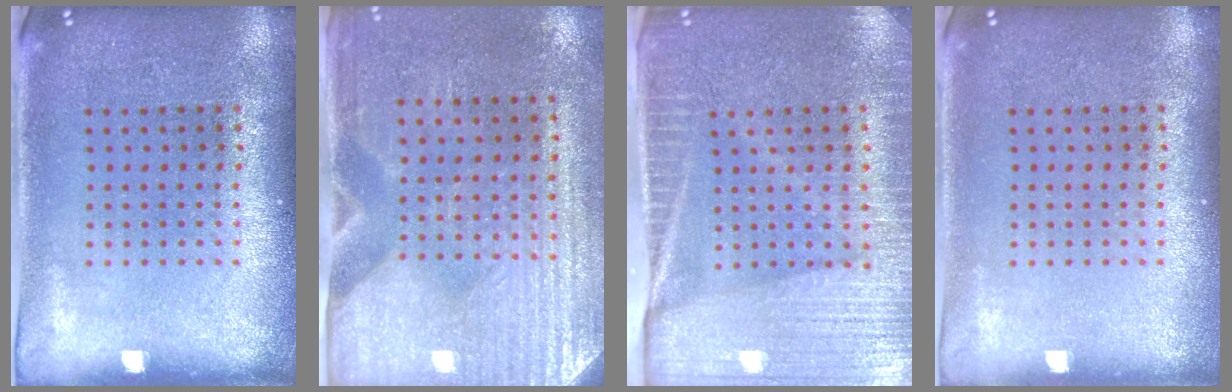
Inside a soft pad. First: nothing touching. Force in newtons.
{"total": 3.1, "press": 2.7, "slide": 1.5}
{"total": 4.1, "press": 3.7, "slide": 1.8}
{"total": 0.0}